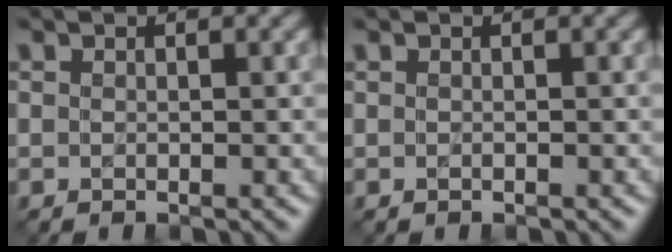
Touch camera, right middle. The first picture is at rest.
{"total": 0.0}